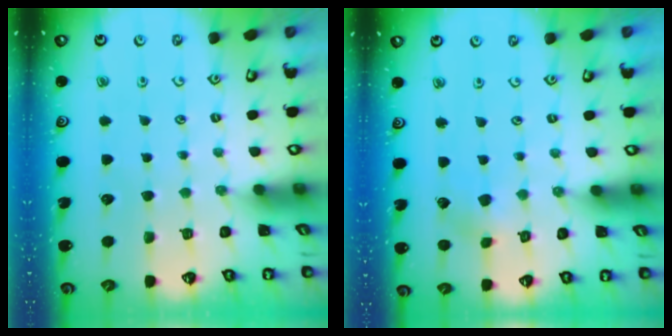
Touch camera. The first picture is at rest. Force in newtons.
{"total": 3.3, "press": 3.3, "slide": 0.5}